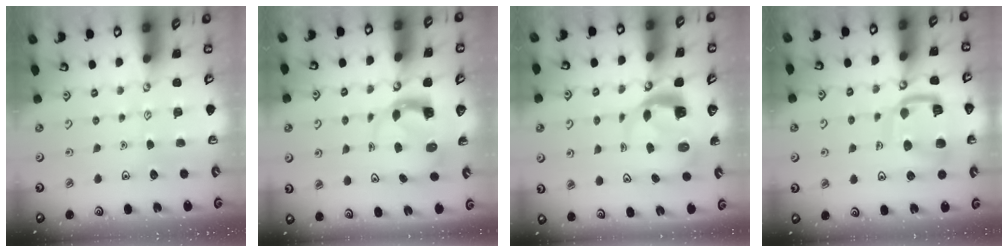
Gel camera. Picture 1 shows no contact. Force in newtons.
{"total": 3.7, "press": 3.6, "slide": 0.5}
{"total": 5.2, "press": 5.1, "slide": 0.5}
{"total": 14.3, "press": 14.2, "slide": 1.5}